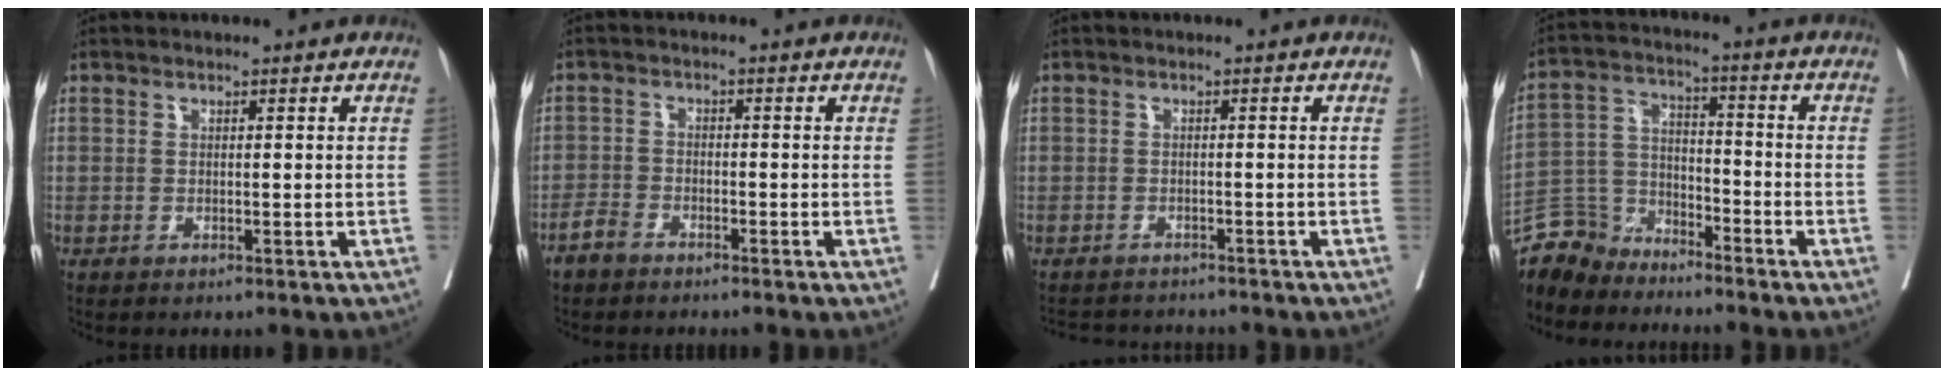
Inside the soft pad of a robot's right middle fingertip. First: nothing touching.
{"total": 2.3, "force": [-2.0, 0.9, 0.4], "torque": [-0.016, 0.005, -0.041]}
{"total": 5.4, "force": [-5.2, 1.3, 0.4], "torque": [-0.001, 0.000, -0.074]}
{"total": 7.3, "force": [-6.7, 2.6, -1.2], "torque": [0.018, 0.021, -0.140]}